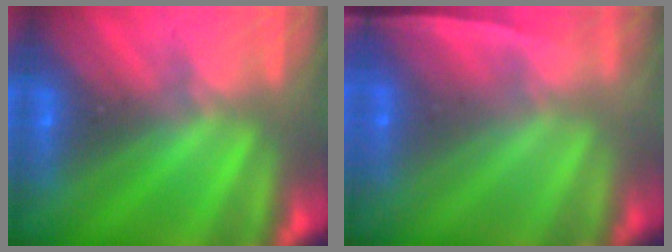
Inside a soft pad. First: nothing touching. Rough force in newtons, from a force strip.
{"total": 1.6}